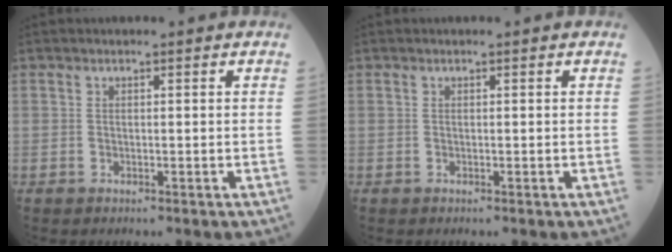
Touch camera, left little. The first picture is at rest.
{"total": 0.0}